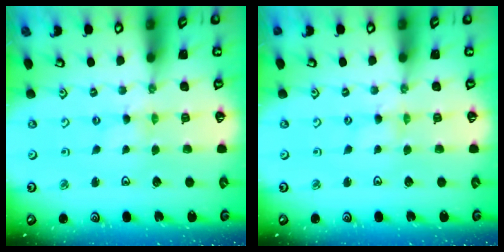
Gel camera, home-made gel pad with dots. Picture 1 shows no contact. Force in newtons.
{"total": 1.1, "press": 1.0, "slide": 0.1}